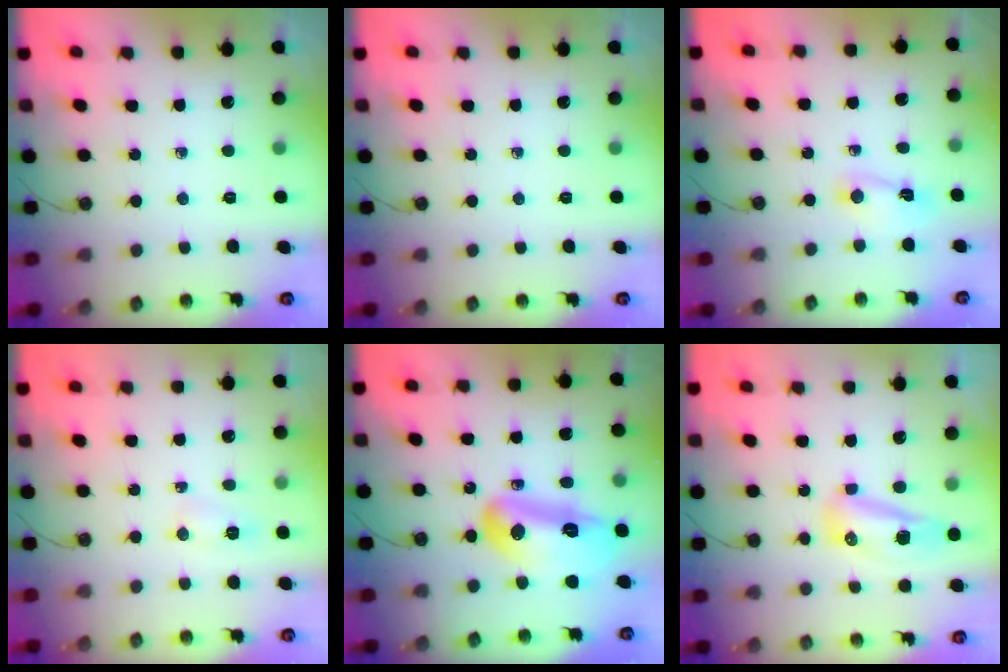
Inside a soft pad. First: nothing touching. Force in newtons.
{"total": 0.0}
{"total": 2.5, "press": 2.5, "slide": 0.3}
{"total": 7.2, "press": 7.0, "slide": 1.6}
{"total": 15.7, "press": 15.6, "slide": 1.8}
{"total": 17.6, "press": 11.8, "slide": 13.1}